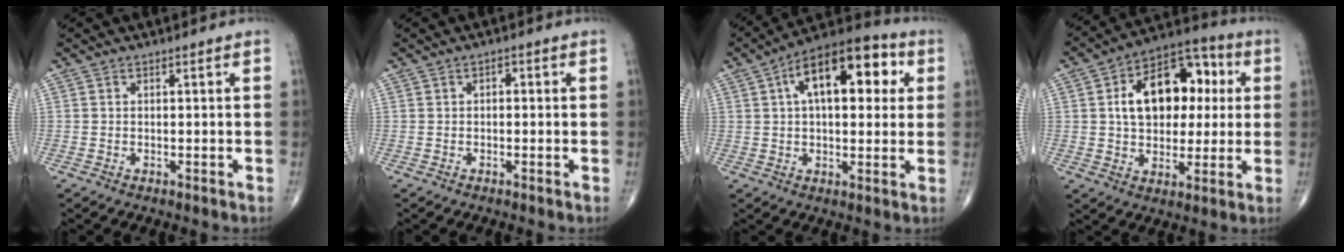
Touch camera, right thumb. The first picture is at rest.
{"total": 1.0, "force": [0.1, 0.7, 0.8], "torque": [-0.004, 0.004, -0.004]}
{"total": 17.9, "force": [5.0, 9.0, 14.6], "torque": [-0.188, 0.025, 0.065]}
{"total": 18.0, "force": [3.3, 11.5, 13.3], "torque": [-0.170, 0.021, 0.048]}